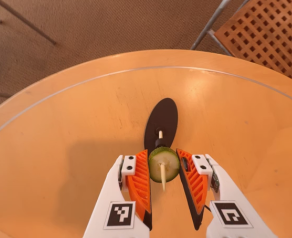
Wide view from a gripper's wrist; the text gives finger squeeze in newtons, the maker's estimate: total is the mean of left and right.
{"total": 7.2, "left": 7.0, "right": 7.5}